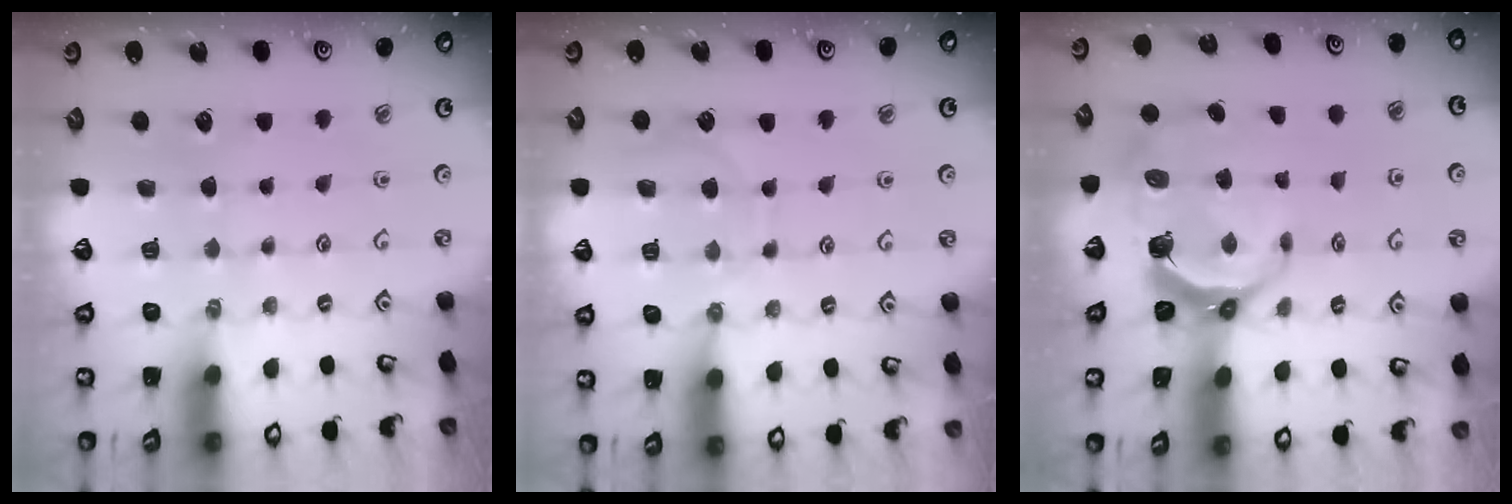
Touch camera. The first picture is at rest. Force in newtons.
{"total": 8.3, "press": 8.2, "slide": 0.8}
{"total": 7.6, "press": 6.1, "slide": 4.5}